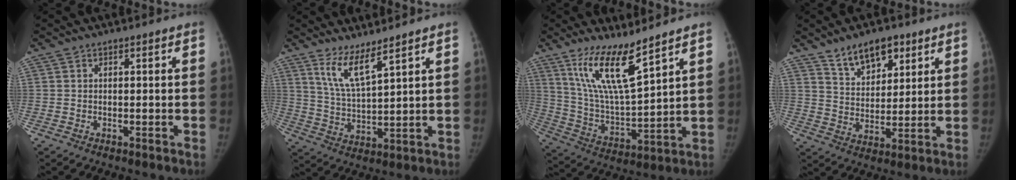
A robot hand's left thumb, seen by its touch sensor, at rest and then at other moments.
{"total": 7.0, "force": [5.2, 1.0, 4.6], "torque": [-0.089, -0.048, 0.111]}
{"total": 14.2, "force": [9.4, 2.6, 10.3], "torque": [-0.181, -0.064, 0.197]}
{"total": 9.8, "force": [6.4, 5.3, 5.3], "torque": [-0.057, -0.038, 0.115]}